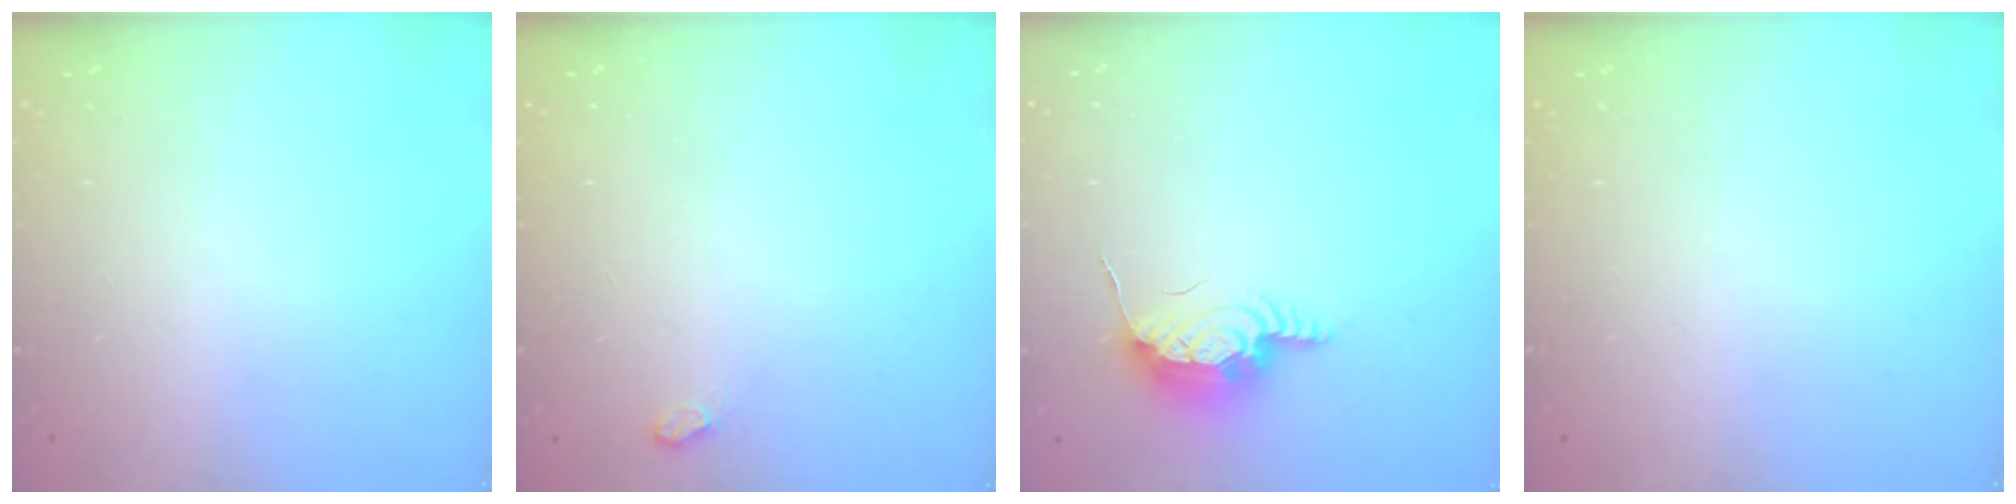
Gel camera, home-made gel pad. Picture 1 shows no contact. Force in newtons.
{"total": 4.1, "press": 3.5, "slide": 2.1}
{"total": 9.9, "press": 9.9, "slide": 1.0}
{"total": 0.0}